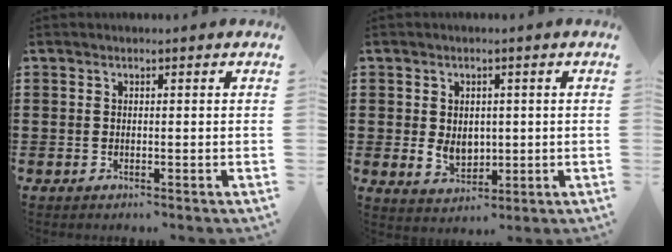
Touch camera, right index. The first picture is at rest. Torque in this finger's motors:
{"motor_torque": [2.14, 0.00, 0.08, 0.07]}